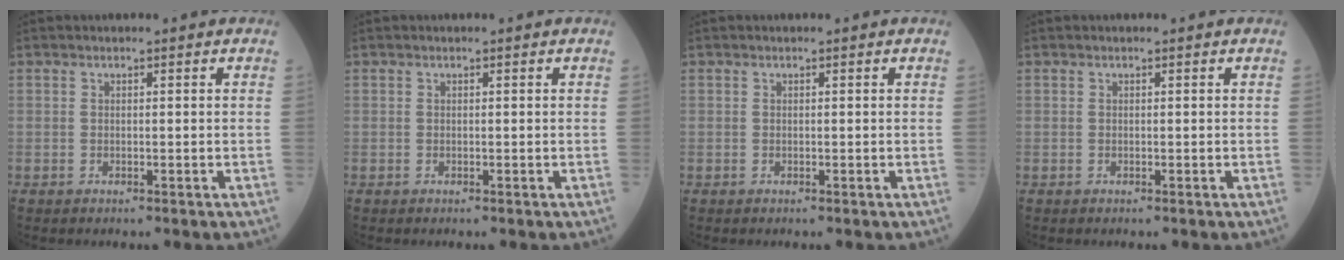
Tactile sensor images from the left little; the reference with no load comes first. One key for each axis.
{"total": 0.0}
{"total": 0.0}
{"total": 0.0}